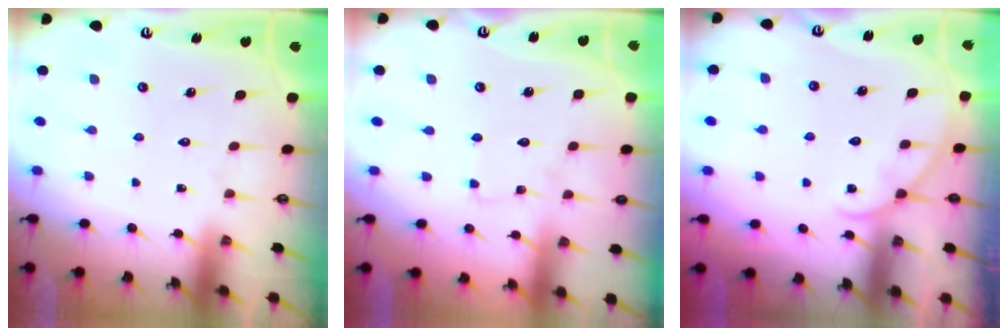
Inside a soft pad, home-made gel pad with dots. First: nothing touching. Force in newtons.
{"total": 1.8, "press": 1.8, "slide": 0.1}
{"total": 3.4, "press": 3.4, "slide": 0.4}